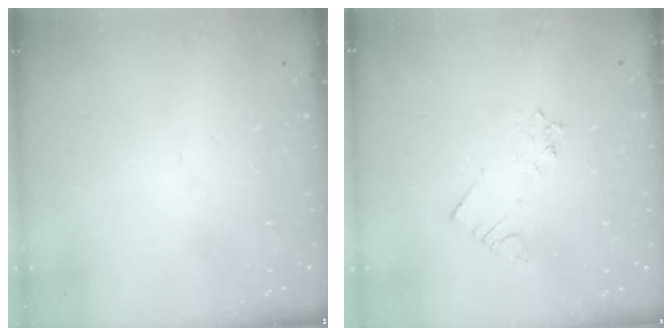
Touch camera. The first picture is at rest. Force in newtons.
{"total": 3.2, "press": 3.2, "slide": 0.4}